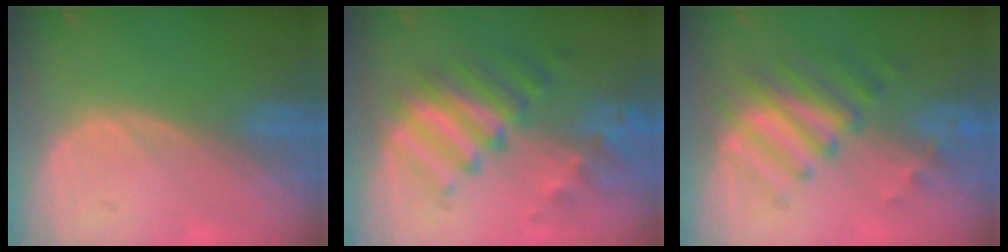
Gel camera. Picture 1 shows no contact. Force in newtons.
{"total": 9.6, "press": 8.2, "slide": 4.9}
{"total": 7.8, "press": 7.0, "slide": 3.5}